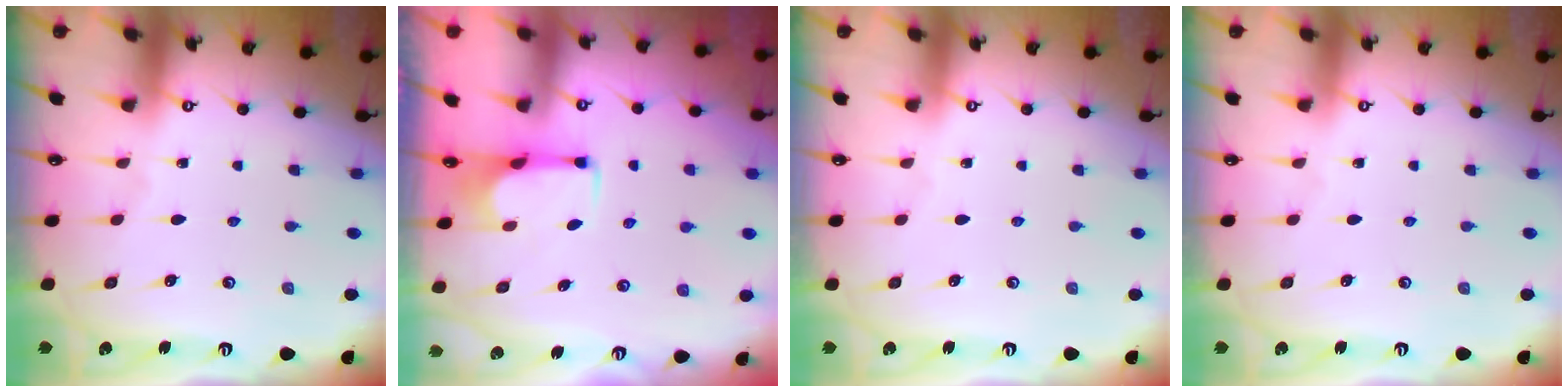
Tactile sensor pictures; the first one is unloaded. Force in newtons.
{"total": 2.5, "press": 2.3, "slide": 0.9}
{"total": 0.0}
{"total": 0.0}